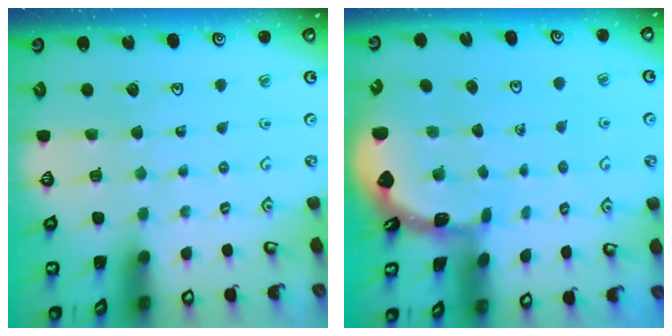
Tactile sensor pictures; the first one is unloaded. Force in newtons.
{"total": 1.6, "press": 1.6, "slide": 0.1}